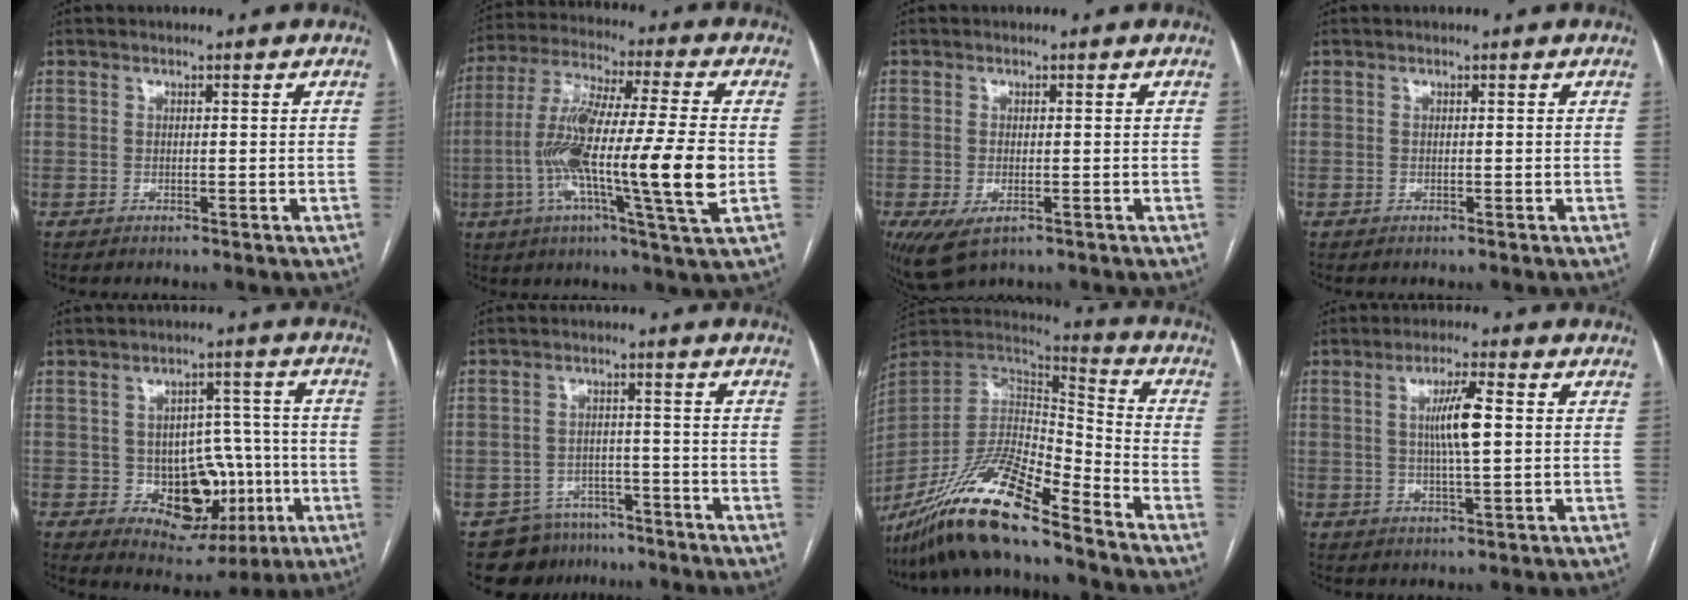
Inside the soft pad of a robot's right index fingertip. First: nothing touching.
{"total": 19.6, "force": [-3.1, 0.7, 19.3], "torque": [-0.349, -0.005, -0.057]}
{"total": 5.4, "force": [-2.7, 2.3, 4.0], "torque": [-0.071, -0.015, -0.037]}
{"total": 0.0}
{"total": 12.1, "force": [-2.7, 8.2, 8.5], "torque": [-0.104, 0.025, -0.017]}
{"total": 8.0, "force": [-6.1, 5.2, 0.6], "torque": [-0.002, 0.019, -0.083]}
{"total": 19.5, "force": [-14.8, 2.6, 12.4], "torque": [-0.259, -0.021, -0.279]}
{"total": 6.4, "force": [0.9, 0.4, 6.3], "torque": [-0.115, 0.001, 0.017]}